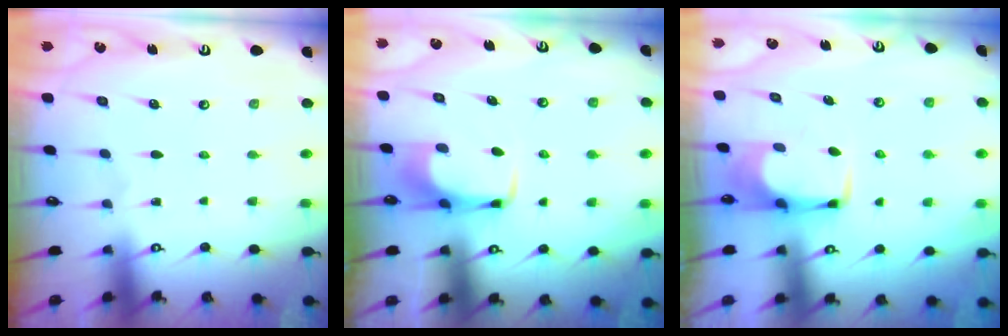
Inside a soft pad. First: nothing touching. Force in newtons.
{"total": 3.0, "press": 2.9, "slide": 0.4}
{"total": 0.8, "press": 0.8, "slide": 0.3}